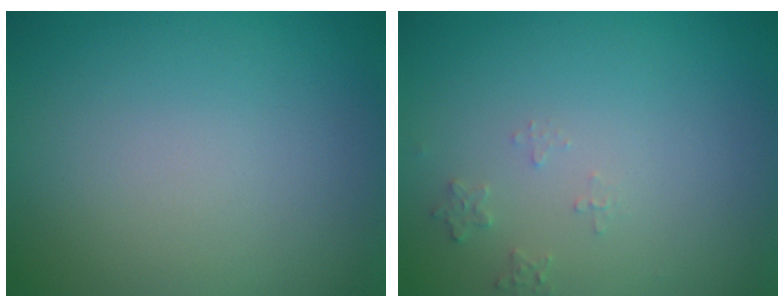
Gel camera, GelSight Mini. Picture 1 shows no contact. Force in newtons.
{"total": 1.1, "press": 1.1, "slide": 0.2}